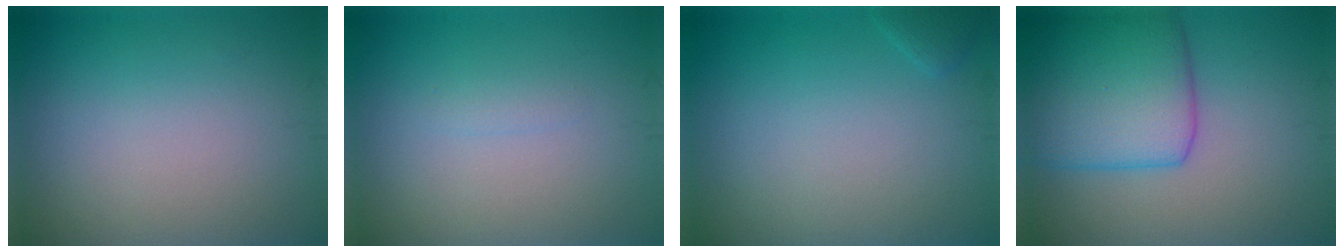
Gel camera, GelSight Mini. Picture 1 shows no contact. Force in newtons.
{"total": 0.7, "press": 0.7, "slide": 0.1}
{"total": 0.7, "press": 0.7, "slide": 0.1}
{"total": 7.2, "press": 7.2, "slide": 0.1}